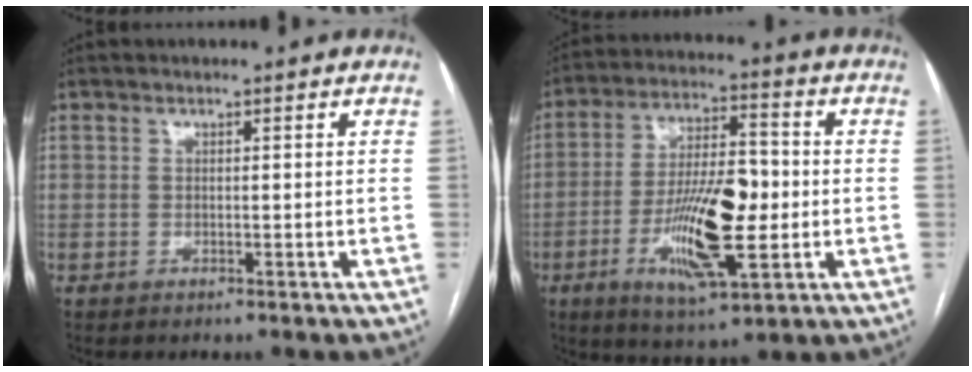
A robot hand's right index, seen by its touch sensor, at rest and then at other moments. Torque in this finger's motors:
{"motor_torque": [0.35, 0.02, 0.31, 0.21]}